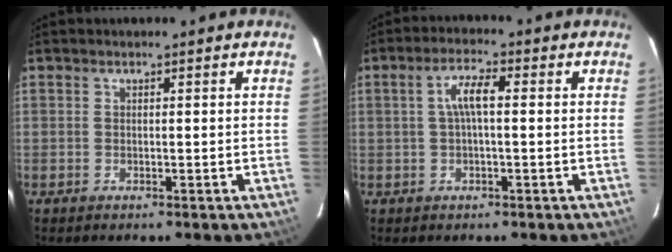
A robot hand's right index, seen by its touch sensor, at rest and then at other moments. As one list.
[{"total": 4.5, "force": [0.3, 1.0, 4.3], "torque": [-0.083, 0.011, 0.007]}]